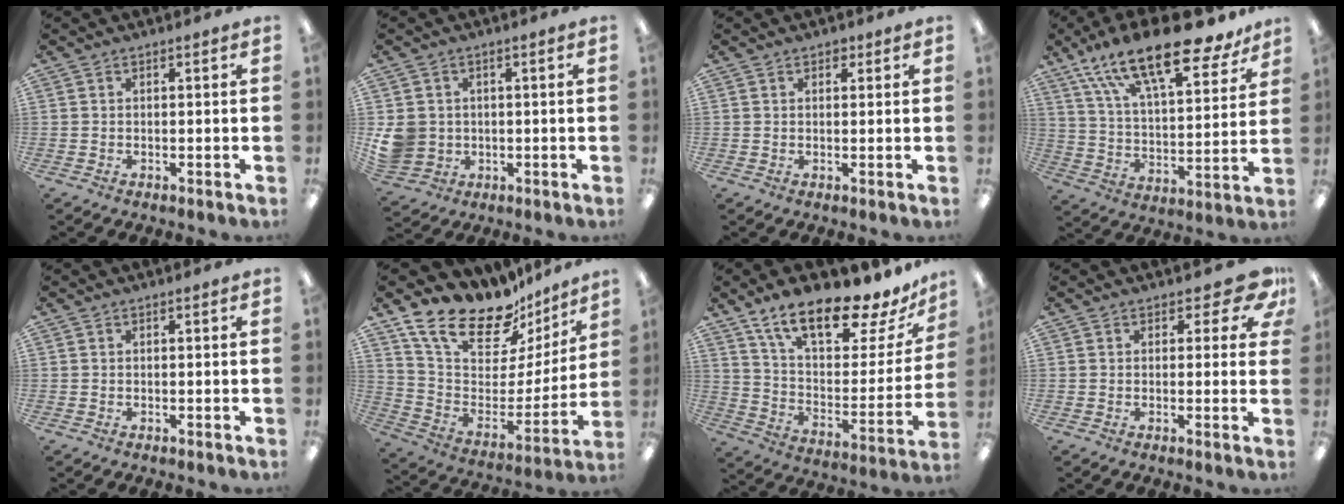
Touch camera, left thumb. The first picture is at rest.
{"total": 6.9, "force": [0.4, 6.4, 2.4], "torque": [-0.059, 0.007, 0.012]}
{"total": 1.7, "force": [1.3, 1.0, 0.6], "torque": [-0.005, -0.001, 0.021]}
{"total": 22.1, "force": [16.0, 6.6, 13.6], "torque": [-0.216, -0.099, 0.267]}
{"total": 0.0}
{"total": 21.6, "force": [16.9, 9.6, 9.5], "torque": [-0.169, -0.120, 0.303]}
{"total": 20.6, "force": [15.6, 6.6, 11.7], "torque": [-0.190, -0.105, 0.268]}
{"total": 6.6, "force": [3.8, 3.3, 4.3], "torque": [-0.046, -0.016, 0.065]}